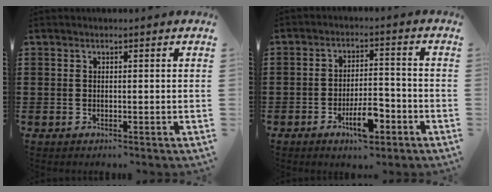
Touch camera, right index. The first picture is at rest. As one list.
[{"total": 6.9, "force": [-3.5, 2.4, 5.4], "torque": [-0.103, 0.003, -0.064]}]